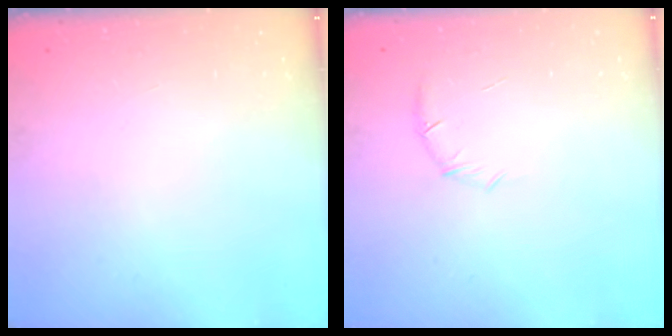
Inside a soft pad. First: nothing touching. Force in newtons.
{"total": 6.3, "press": 6.1, "slide": 1.5}